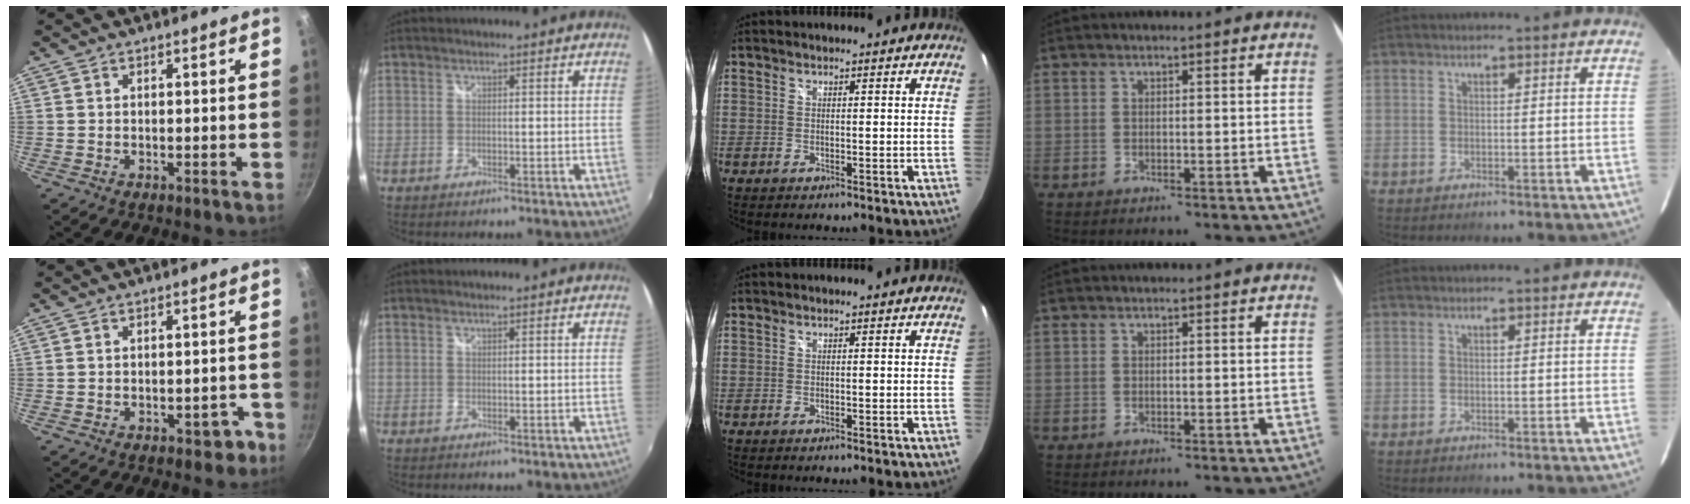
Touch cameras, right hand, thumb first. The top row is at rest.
{"thumb": {"total": 3.6, "force": [-2.1, 2.2, 1.9], "torque": [0.001, 0.036, -0.009]}}